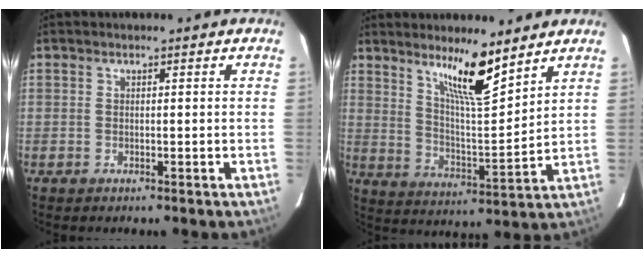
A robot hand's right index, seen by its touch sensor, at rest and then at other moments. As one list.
[{"total": 10.1, "force": [7.1, 0.6, 7.2], "torque": [-0.126, -0.015, 0.130]}]